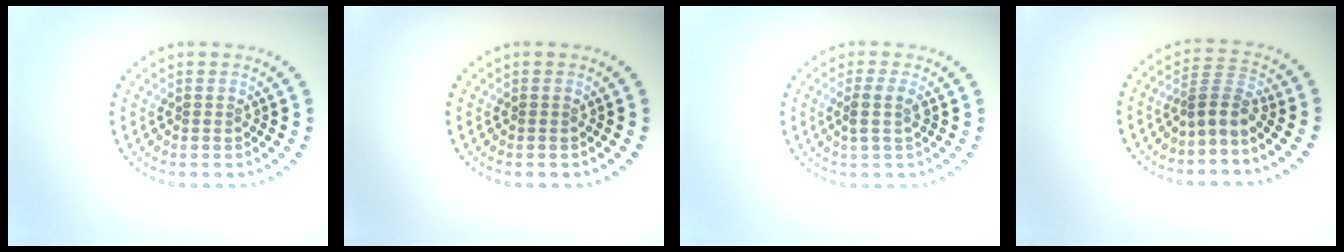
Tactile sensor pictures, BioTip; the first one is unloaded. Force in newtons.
{"total": 0.0}
{"total": 1.7, "press": 1.4, "slide": 1.0}
{"total": 2.7, "press": 1.8, "slide": 2.0}